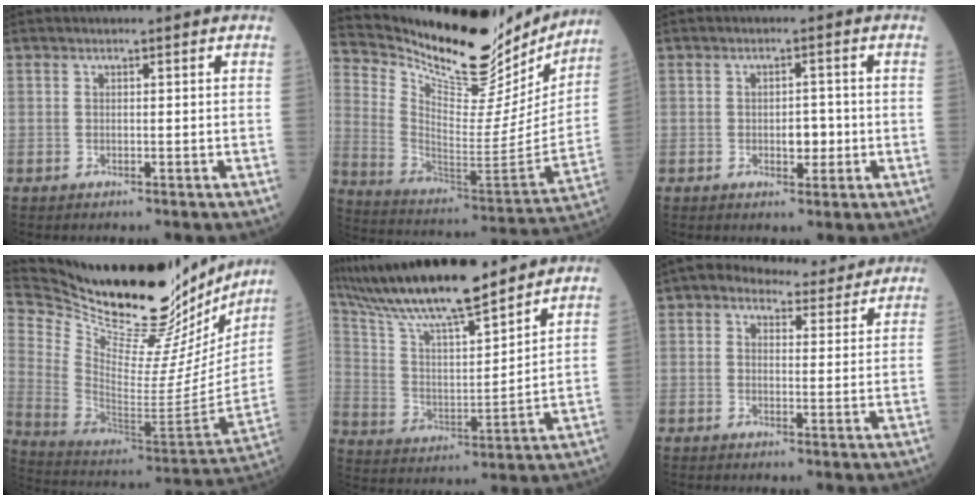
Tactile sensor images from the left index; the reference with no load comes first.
{"total": 25.0, "force": [22.1, 6.8, 9.6], "torque": [-0.172, -0.046, 0.325]}
{"total": 3.1, "force": [-0.9, 1.6, 2.5], "torque": [-0.031, 0.001, -0.012]}
{"total": 34.4, "force": [29.9, 7.5, 15.4], "torque": [-0.267, -0.078, 0.423]}
{"total": 18.7, "force": [16.0, 1.8, 9.5], "torque": [-0.179, 0.013, 0.285]}
{"total": 8.1, "force": [6.8, 3.5, 2.7], "torque": [-0.031, 0.023, 0.082]}